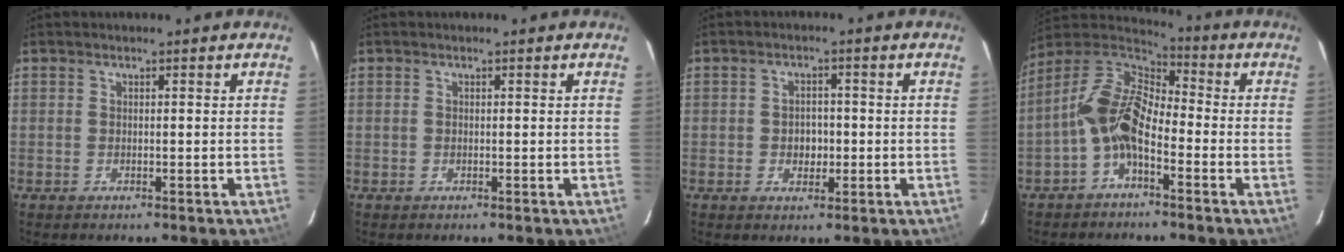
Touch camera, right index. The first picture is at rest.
{"total": 0.0}
{"total": 3.1, "force": [-0.6, 2.6, 1.6], "torque": [-0.028, 0.007, -0.007]}
{"total": 10.8, "force": [-3.7, 5.7, 8.3], "torque": [-0.170, 0.019, -0.082]}